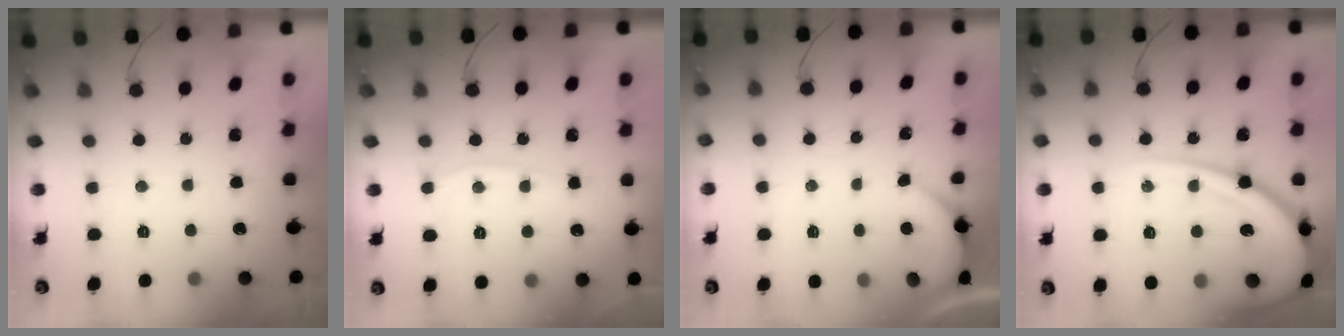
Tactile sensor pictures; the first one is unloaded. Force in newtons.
{"total": 6.8, "press": 6.7, "slide": 0.9}
{"total": 1.4, "press": 1.4, "slide": 0.2}
{"total": 19.7, "press": 19.6, "slide": 2.0}